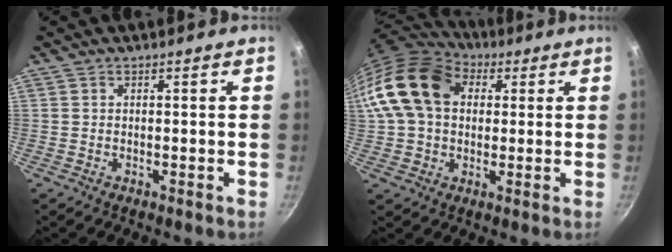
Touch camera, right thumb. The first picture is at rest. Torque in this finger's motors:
{"motor_torque": [1.53, 3.48, 1.00, -0.74, 0.36]}